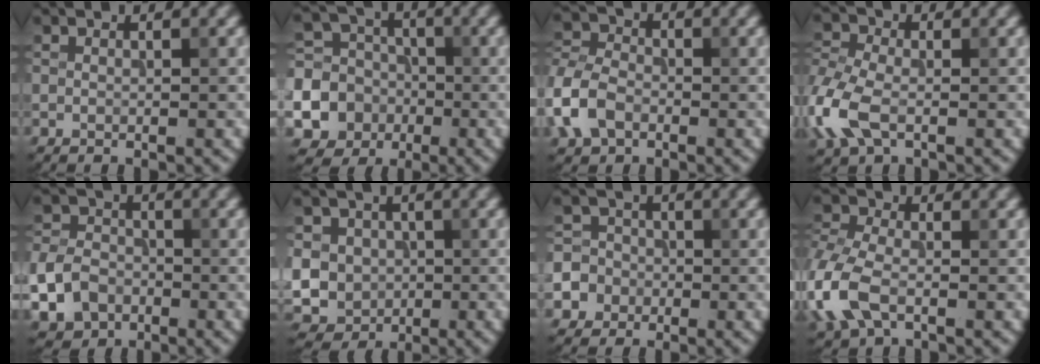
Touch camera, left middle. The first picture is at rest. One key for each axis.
{"total": 14.3, "fx": -4.9, "fy": 13.1, "fz": 3.1, "tx": -0.112, "ty": -0.027, "tz": -0.098}
{"total": 5.2, "fx": -2.1, "fy": 3.7, "fz": 3.0, "tx": -0.067, "ty": 0.007, "tz": -0.055}
{"total": 5.8, "fx": -1.7, "fy": 3.7, "fz": 4.2, "tx": -0.112, "ty": 0.004, "tz": -0.051}
{"total": 6.1, "fx": -2.4, "fy": 4.8, "fz": 3.0, "tx": -0.058, "ty": -0.013, "tz": -0.052}
{"total": 10.5, "fx": -0.1, "fy": 9.8, "fz": 3.8, "tx": -0.101, "ty": 0.010, "tz": -0.030}
{"total": 7.1, "fx": -2.8, "fy": 6.3, "fz": 1.4, "tx": -0.026, "ty": -0.003, "tz": -0.079}
{"total": 6.3, "fx": -2.0, "fy": 3.9, "fz": 4.5, "tx": -0.118, "ty": 0.001, "tz": -0.057}